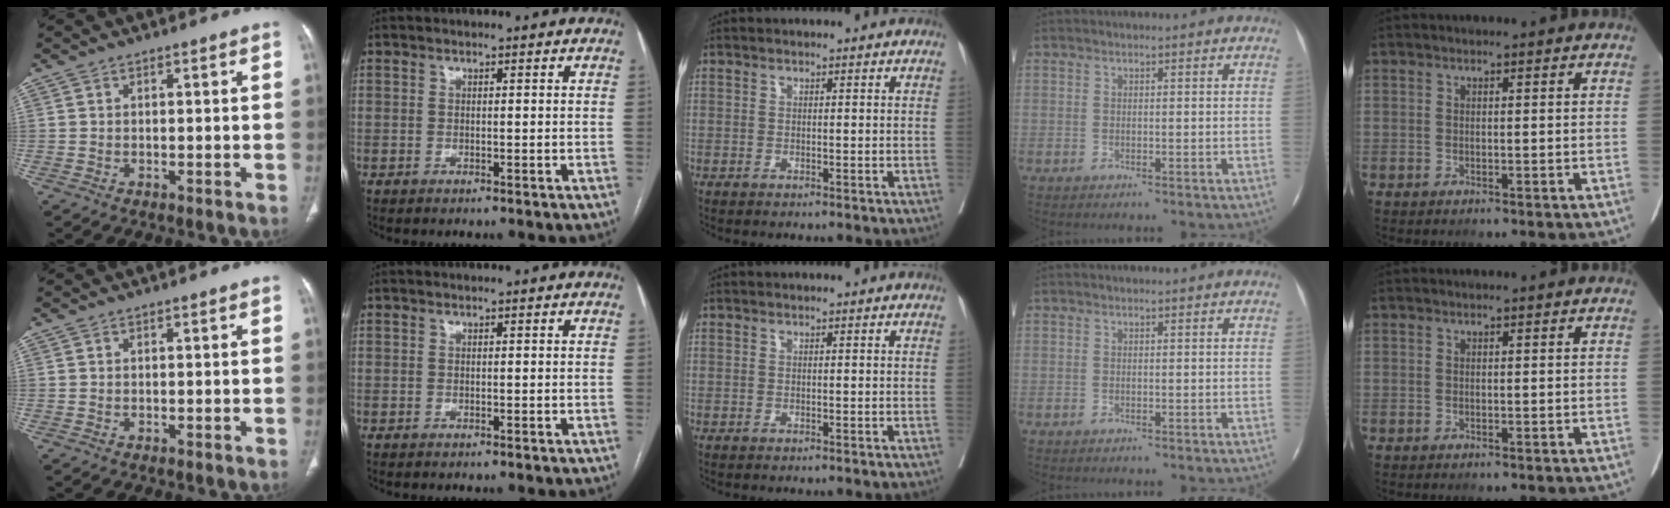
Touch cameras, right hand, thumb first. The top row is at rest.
{}